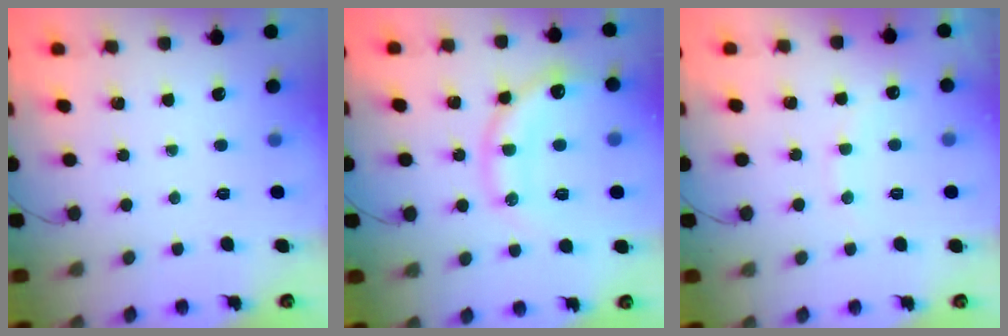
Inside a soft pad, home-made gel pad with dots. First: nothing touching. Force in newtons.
{"total": 15.9, "press": 15.8, "slide": 2.0}
{"total": 8.1, "press": 8.0, "slide": 1.2}